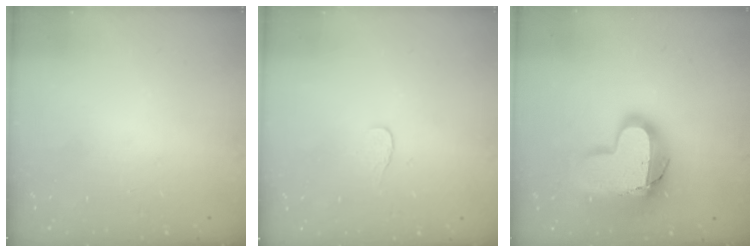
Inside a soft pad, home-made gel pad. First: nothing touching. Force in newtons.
{"total": 3.3, "press": 3.3, "slide": 0.4}
{"total": 18.5, "press": 18.5, "slide": 1.2}